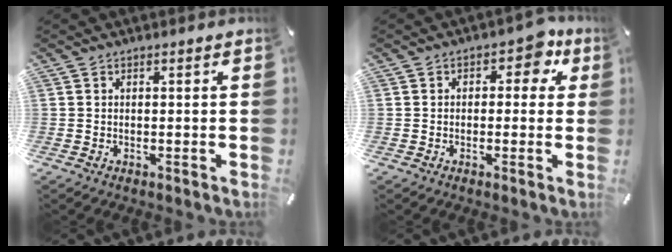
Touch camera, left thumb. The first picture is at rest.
{"total": 5.7, "force": [1.8, 3.6, 4.0], "torque": [-0.040, -0.007, 0.020]}